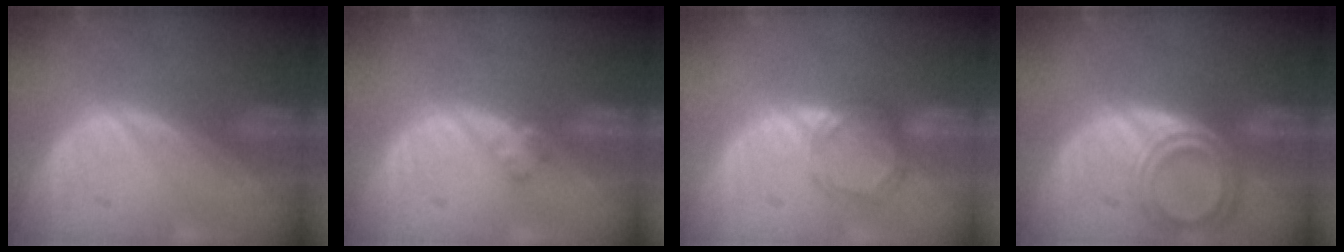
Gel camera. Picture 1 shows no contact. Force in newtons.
{"total": 1.6, "press": 1.6, "slide": 0.2}
{"total": 3.7, "press": 3.7, "slide": 0.4}
{"total": 6.7, "press": 6.0, "slide": 2.8}